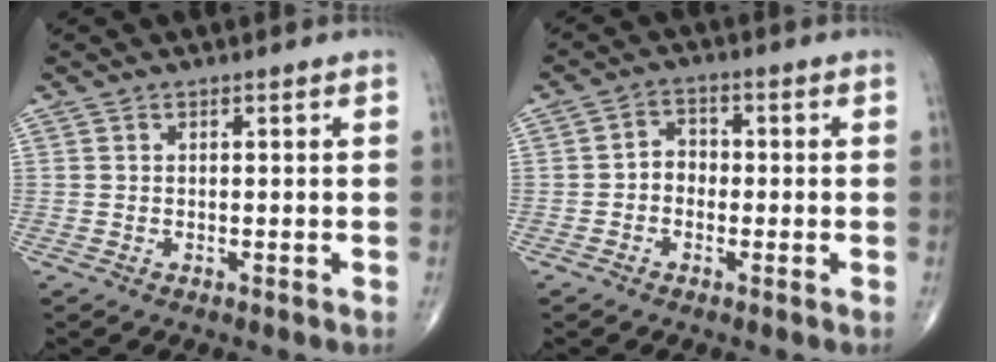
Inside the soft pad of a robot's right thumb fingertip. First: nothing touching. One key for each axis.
{"total": 3.8, "fx": -0.8, "fy": 3.2, "fz": 2.0, "tx": -0.014, "ty": 0.019, "tz": -0.022}